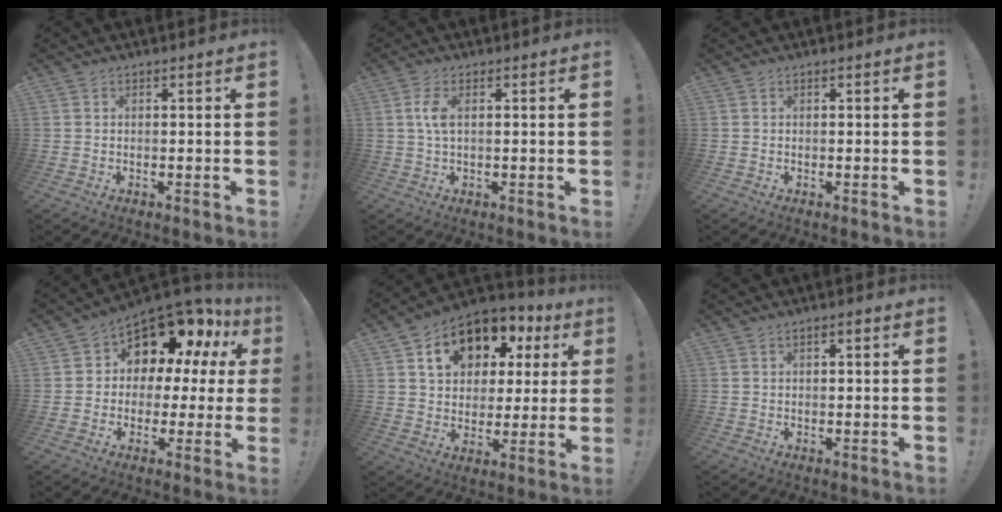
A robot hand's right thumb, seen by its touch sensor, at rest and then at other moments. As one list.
[{"total": 4.2, "force": [0.6, 1.6, 3.9], "torque": [-0.077, -0.001, 0.007]}, {"total": 0.0}, {"total": 12.6, "force": [7.6, 7.2, 7.0], "torque": [-0.101, -0.068, 0.134]}, {"total": 14.9, "force": [7.1, 10.5, 7.9], "torque": [-0.125, -0.033, 0.131]}, {"total": 1.1, "force": [0.3, 0.4, 0.9], "torque": [-0.024, 0.005, 0.005]}]